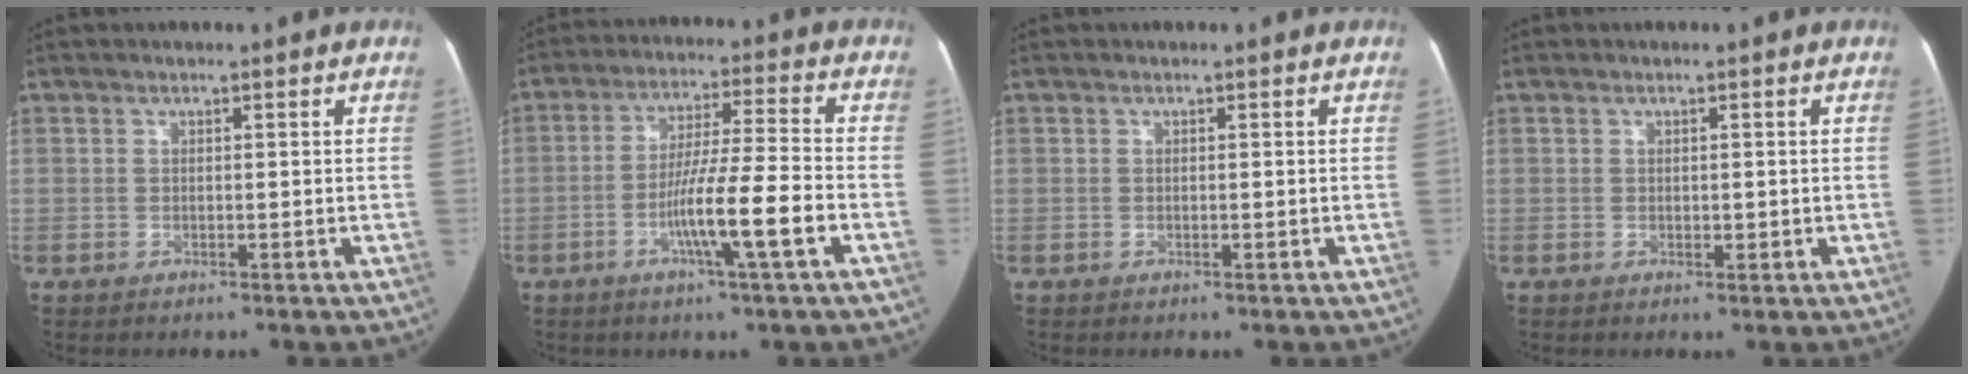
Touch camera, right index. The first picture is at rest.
{"total": 10.7, "force": [-3.9, -0.7, 9.9], "torque": [-0.178, -0.004, -0.073]}
{"total": 0.0}
{"total": 1.0, "force": [0.0, 0.6, 0.8], "torque": [-0.008, 0.000, 0.000]}